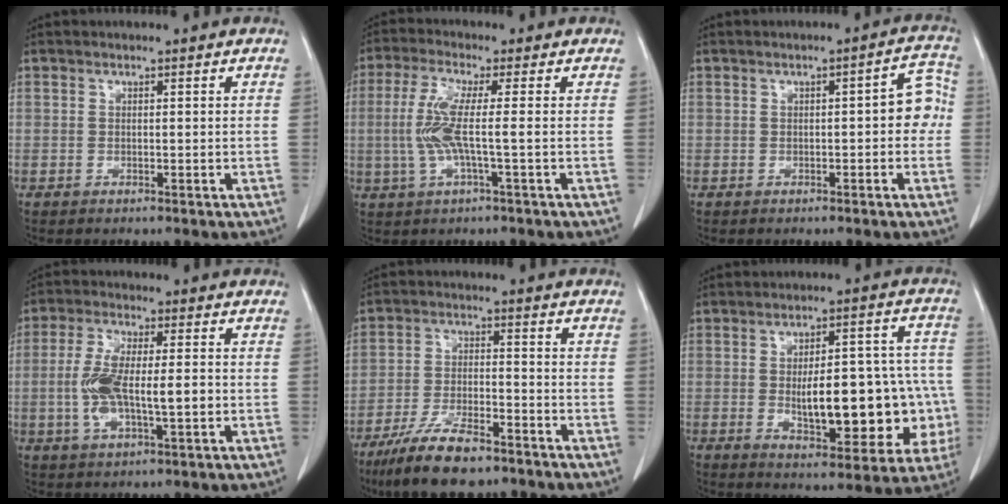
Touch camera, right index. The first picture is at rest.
{"total": 6.8, "force": [-0.5, 0.4, 6.8], "torque": [-0.155, 0.004, -0.013]}
{"total": 5.0, "force": [-0.2, 1.7, 4.7], "torque": [-0.048, 0.026, -0.005]}
{"total": 9.9, "force": [-1.2, 2.9, 9.4], "torque": [-0.192, 0.008, -0.015]}
{"total": 11.6, "force": [-8.6, 2.9, 7.2], "torque": [-0.136, -0.020, -0.153]}
{"total": 19.0, "force": [-3.2, 7.1, 17.4], "torque": [-0.193, 0.039, -0.020]}